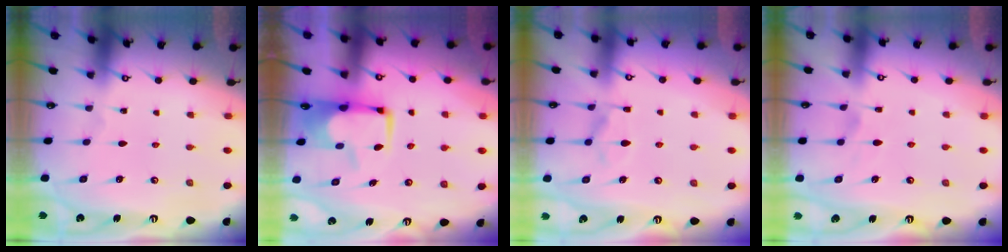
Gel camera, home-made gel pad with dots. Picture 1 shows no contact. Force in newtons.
{"total": 0.8, "press": 0.0, "slide": 0.8}
{"total": 1.9, "press": 1.4, "slide": 1.2}
{"total": 1.6, "press": 1.1, "slide": 1.2}